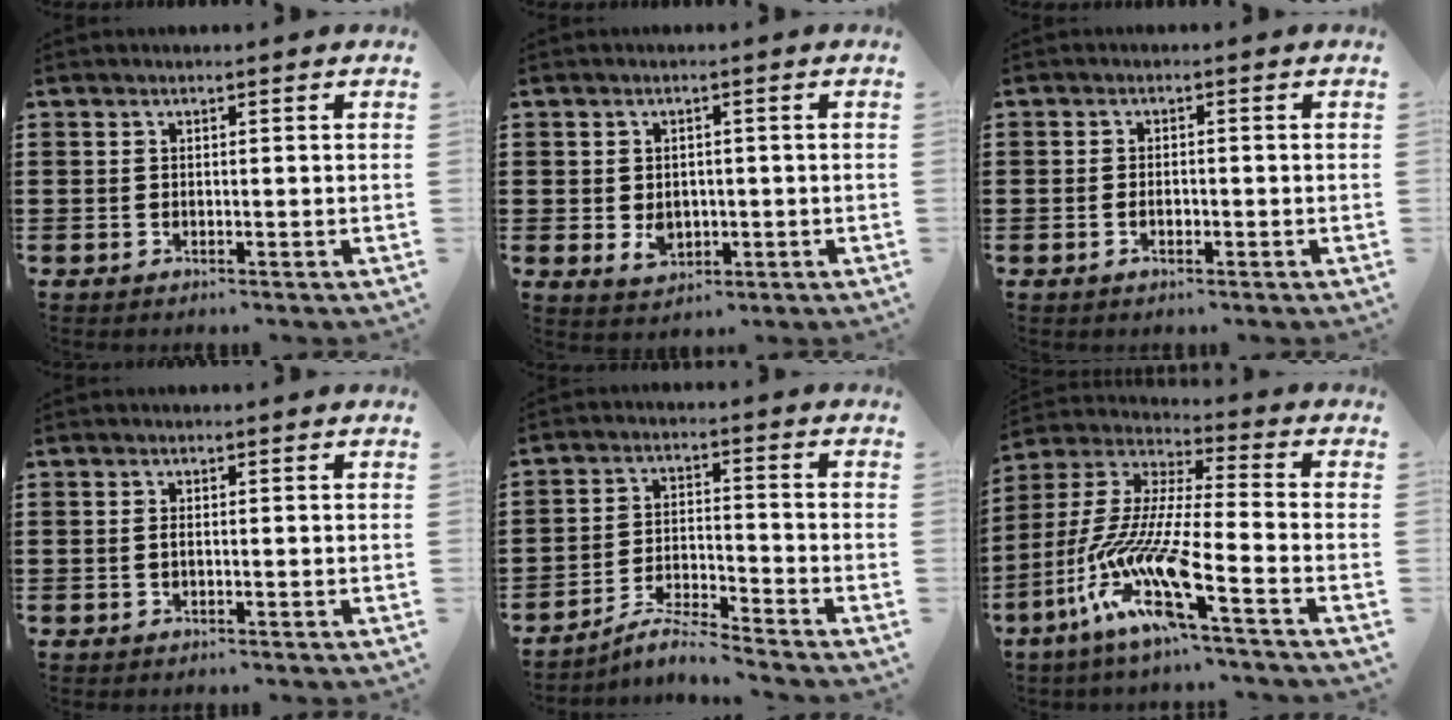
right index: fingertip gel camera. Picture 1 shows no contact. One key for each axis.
{"total": 3.1, "fx": -0.4, "fy": 2.2, "fz": 2.1, "tx": -0.037, "ty": -0.003, "tz": -0.009}
{"total": 1.7, "fx": -0.6, "fy": 0.7, "fz": 1.4, "tx": -0.027, "ty": 0.001, "tz": -0.010}
{"total": 0.8, "fx": -0.2, "fy": 0.0, "fz": 0.7, "tx": -0.017, "ty": -0.007, "tz": -0.001}
{"total": 5.2, "fx": -4.9, "fy": -0.1, "fz": 1.8, "tx": -0.048, "ty": -0.007, "tz": -0.096}
{"total": 13.5, "fx": -8.8, "fy": 1.4, "fz": 10.2, "tx": -0.233, "ty": -0.021, "tz": -0.180}